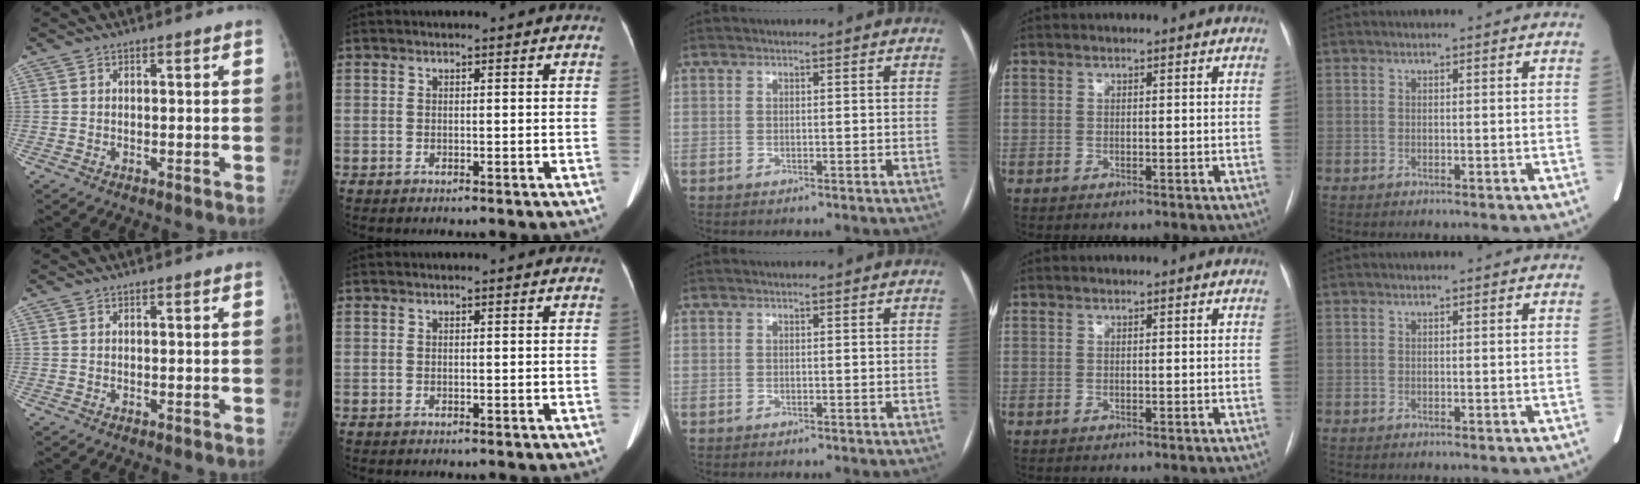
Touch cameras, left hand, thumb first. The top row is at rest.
{}